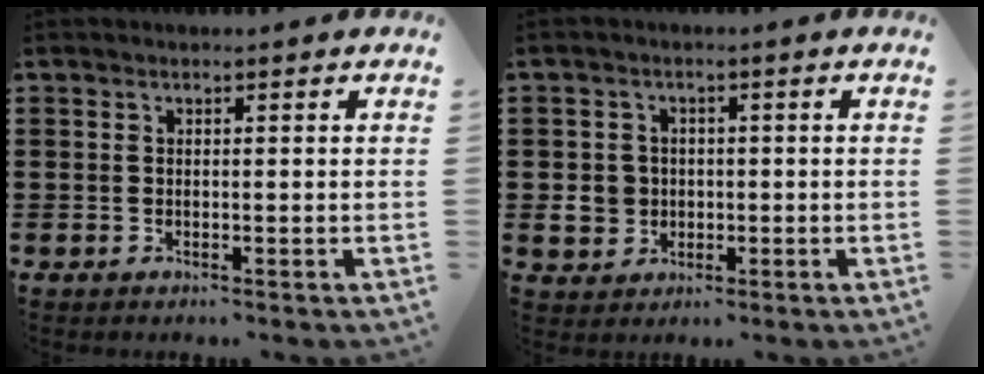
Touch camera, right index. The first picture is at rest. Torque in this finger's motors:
{"motor_torque": [0.54, 1.60, 0.11, 0.03]}